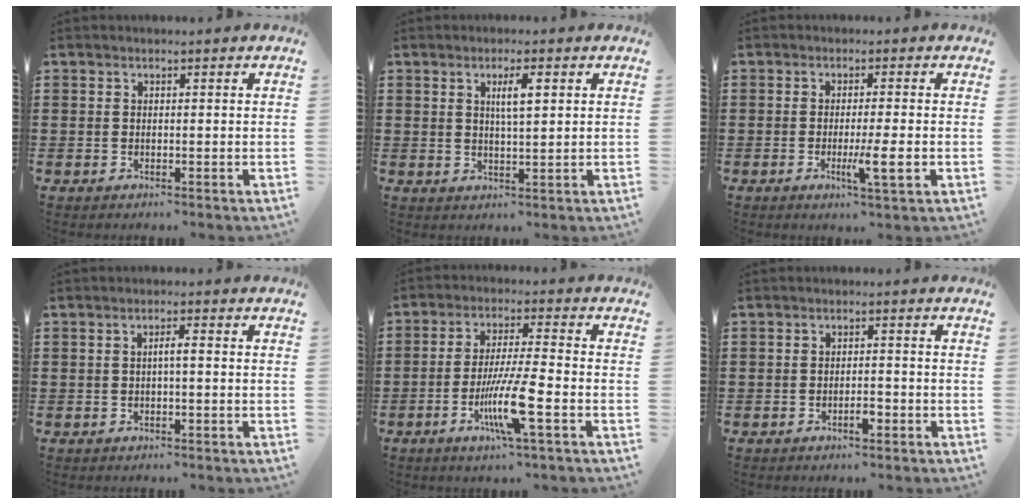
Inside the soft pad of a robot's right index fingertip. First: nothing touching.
{"total": 3.5, "force": [1.2, 0.7, 3.3], "torque": [-0.059, 0.002, 0.016]}
{"total": 4.8, "force": [-1.4, 0.0, 4.6], "torque": [-0.083, -0.017, -0.025]}
{"total": 1.7, "force": [-0.3, 0.1, 1.7], "torque": [-0.031, 0.000, -0.006]}
{"total": 9.7, "force": [-3.8, 0.7, 8.9], "torque": [-0.177, -0.016, -0.073]}
{"total": 2.3, "force": [-1.2, 0.8, 1.8], "torque": [-0.033, 0.002, -0.023]}